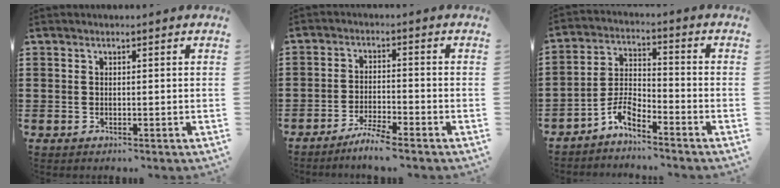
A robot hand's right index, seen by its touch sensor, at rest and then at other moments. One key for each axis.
{"total": 3.8, "fx": -3.5, "fy": -0.3, "fz": 1.5, "tx": -0.034, "ty": -0.002, "tz": -0.069}
{"total": 5.2, "fx": -4.5, "fy": 1.2, "fz": 2.2, "tx": -0.060, "ty": -0.001, "tz": -0.095}